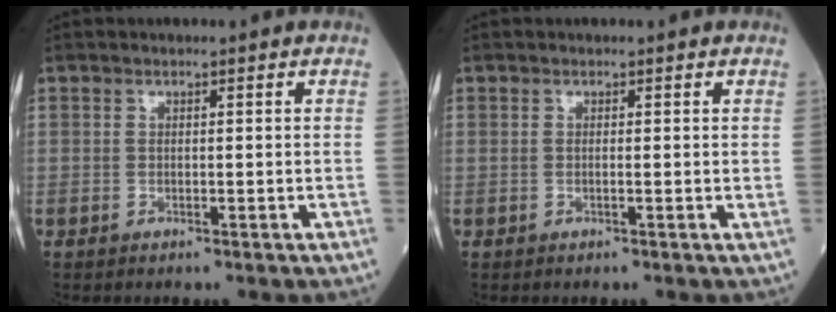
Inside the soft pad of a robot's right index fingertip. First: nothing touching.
{"total": 0.0}